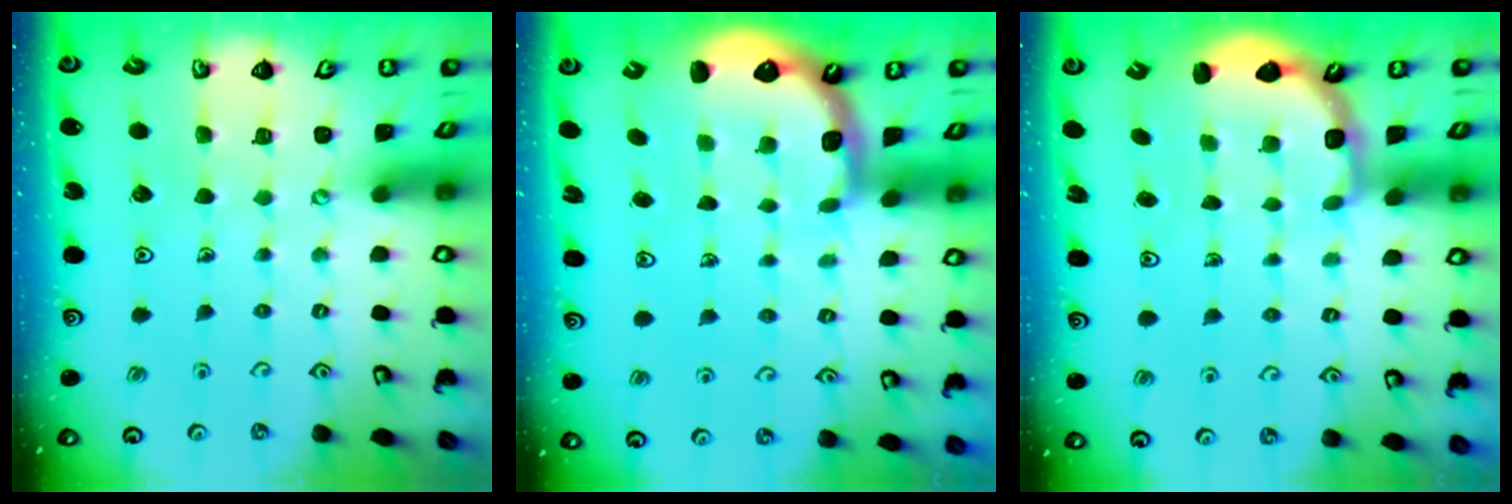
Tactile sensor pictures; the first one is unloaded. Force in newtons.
{"total": 1.4, "press": 1.4, "slide": 0.1}
{"total": 3.2, "press": 2.2, "slide": 2.4}